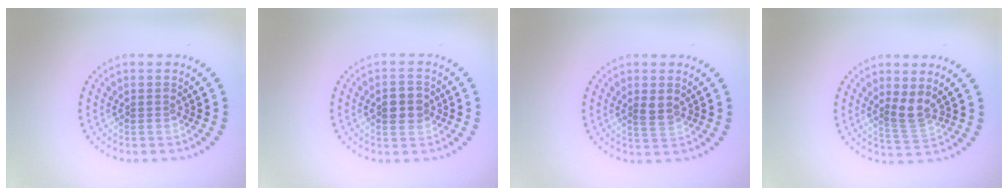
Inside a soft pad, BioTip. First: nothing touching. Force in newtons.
{"total": 3.0, "press": 3.0, "slide": 0.0}
{"total": 1.6, "press": 1.6, "slide": 0.5}
{"total": 2.2, "press": 1.7, "slide": 1.4}